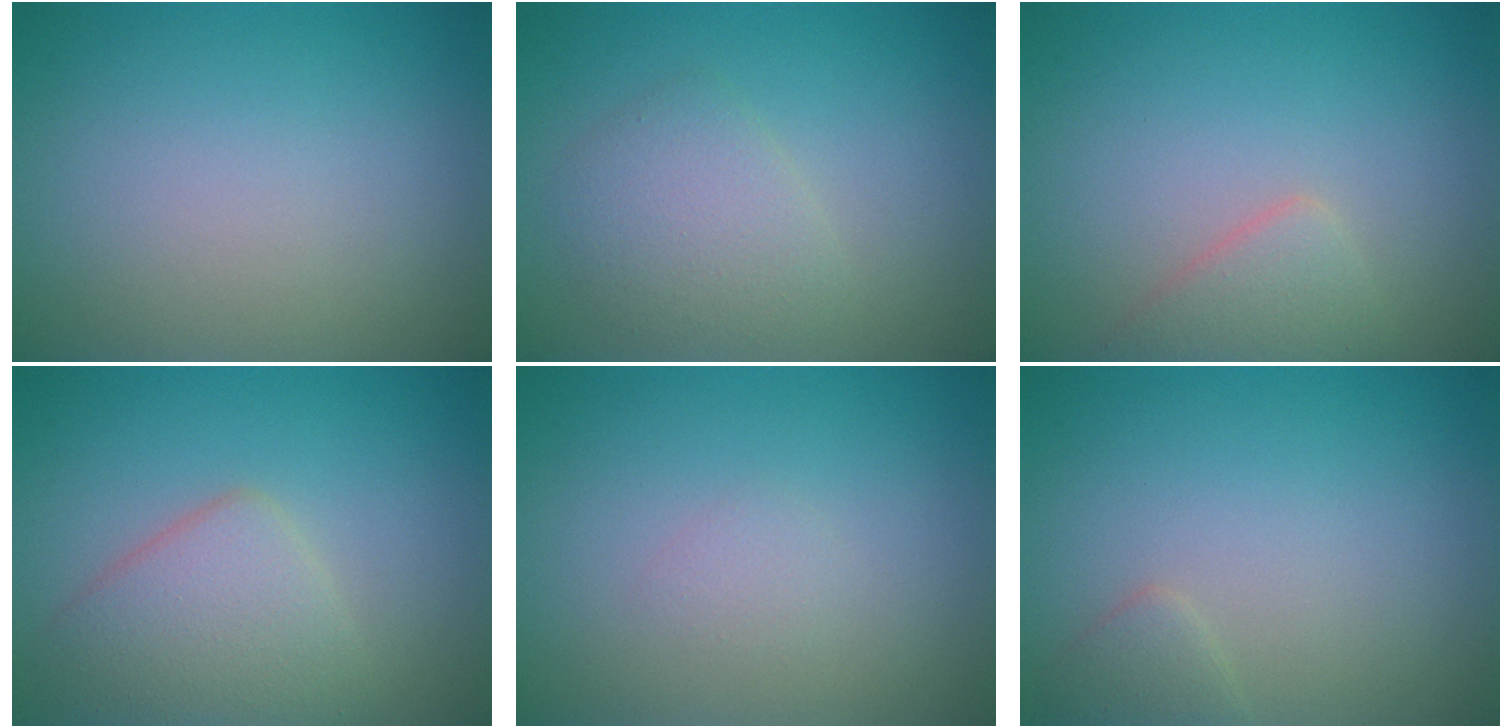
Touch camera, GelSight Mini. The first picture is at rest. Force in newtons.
{"total": 2.9, "press": 2.9, "slide": 0.0}
{"total": 2.3, "press": 2.3, "slide": 0.1}
{"total": 4.2, "press": 4.2, "slide": 0.0}
{"total": 0.7, "press": 0.7, "slide": 0.0}
{"total": 1.2, "press": 1.2, "slide": 0.1}